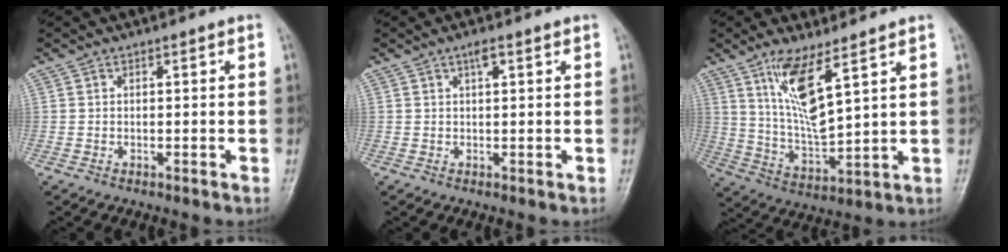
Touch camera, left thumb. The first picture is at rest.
{"total": 1.9, "force": [1.0, 0.5, 1.6], "torque": [-0.027, 0.004, 0.016]}
{"total": 10.9, "force": [5.9, 2.5, 8.8], "torque": [-0.167, -0.042, 0.127]}